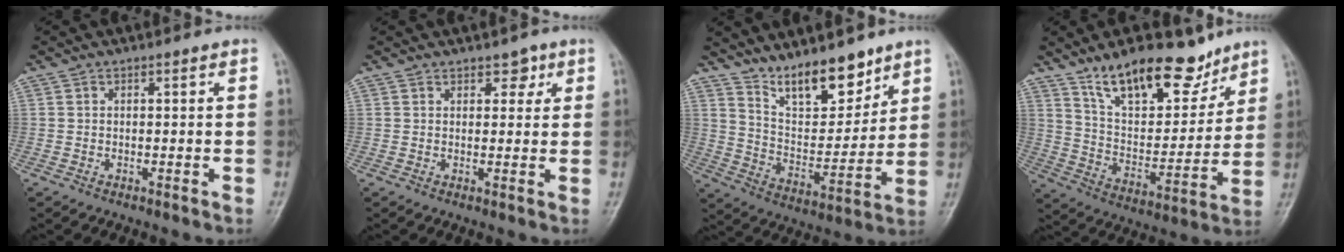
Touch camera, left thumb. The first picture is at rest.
{"total": 2.7, "force": [1.7, 1.7, 1.3], "torque": [0.003, -0.006, 0.021]}
{"total": 13.6, "force": [10.5, 5.2, 6.8], "torque": [-0.073, -0.077, 0.192]}
{"total": 18.5, "force": [13.3, 7.9, 10.2], "torque": [-0.109, -0.079, 0.229]}